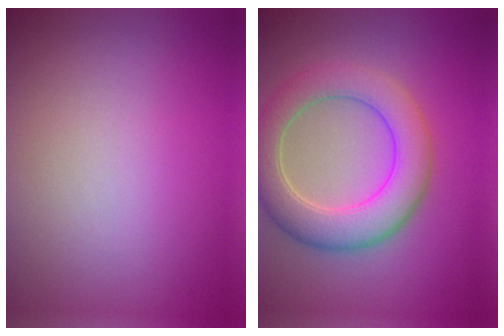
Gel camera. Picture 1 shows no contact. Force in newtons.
{"total": 6.2, "press": 6.2, "slide": 0.3}